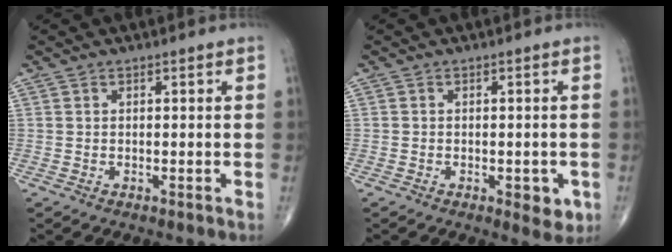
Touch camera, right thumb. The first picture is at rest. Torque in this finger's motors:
{"motor_torque": [0.47, 0.76, -0.06, -0.05, 0.13]}